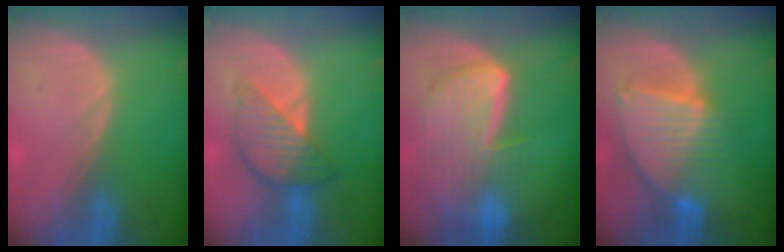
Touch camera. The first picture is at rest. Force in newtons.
{"total": 6.2, "press": 6.2, "slide": 0.4}
{"total": 9.1, "press": 8.0, "slide": 4.3}
{"total": 8.5, "press": 7.5, "slide": 4.1}